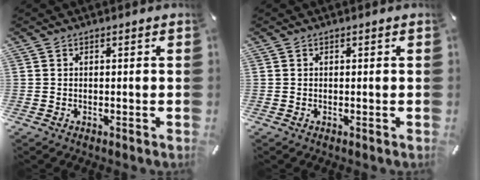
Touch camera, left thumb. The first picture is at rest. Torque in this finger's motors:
{"motor_torque": [-0.24, -0.24, 0.00, 0.00, 0.00]}